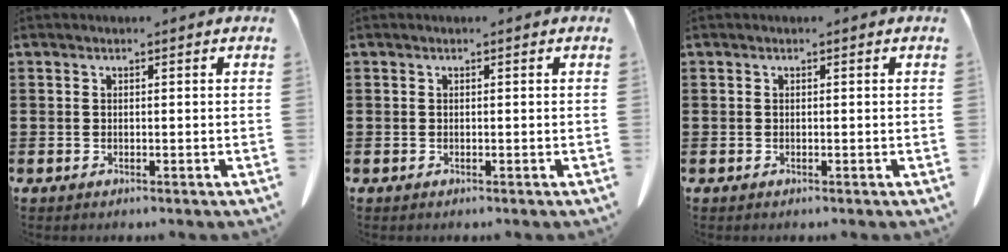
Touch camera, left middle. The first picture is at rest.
{"total": 0.0}
{"total": 0.0}